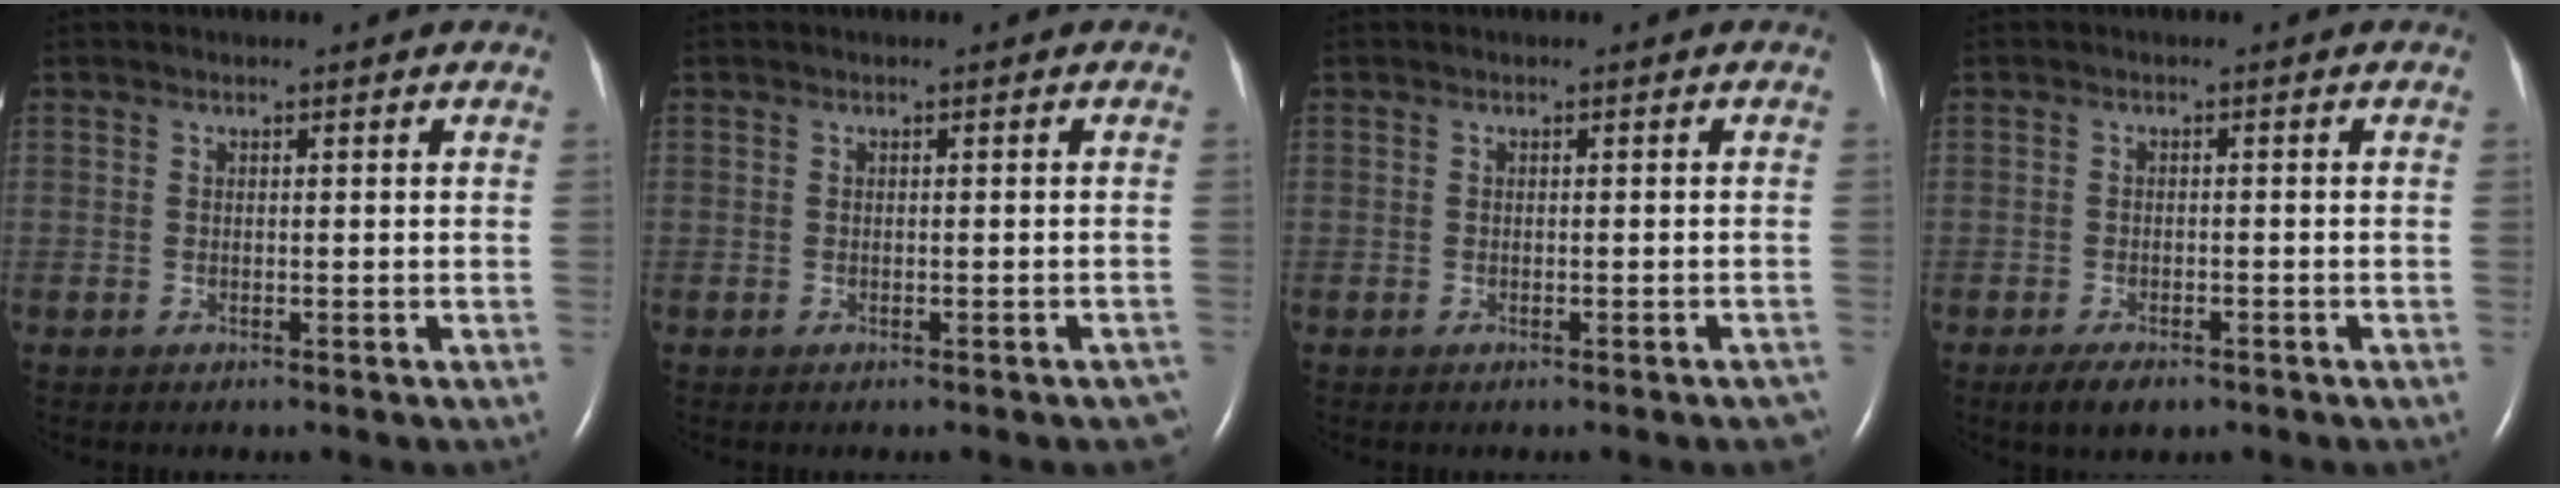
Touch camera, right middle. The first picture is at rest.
{"total": 2.9, "force": [-2.5, 0.5, 1.3], "torque": [-0.004, -0.006, -0.028]}
{"total": 2.8, "force": [-2.4, 0.2, 1.4], "torque": [-0.007, -0.003, -0.029]}
{"total": 3.7, "force": [-2.6, 1.5, 2.2], "torque": [-0.044, -0.005, -0.036]}